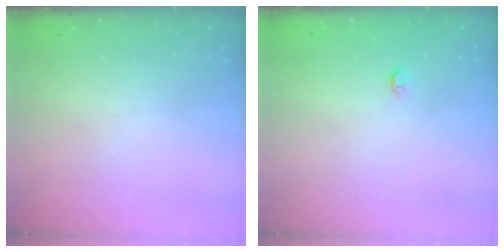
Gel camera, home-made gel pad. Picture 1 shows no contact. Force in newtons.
{"total": 4.0, "press": 4.0, "slide": 0.6}